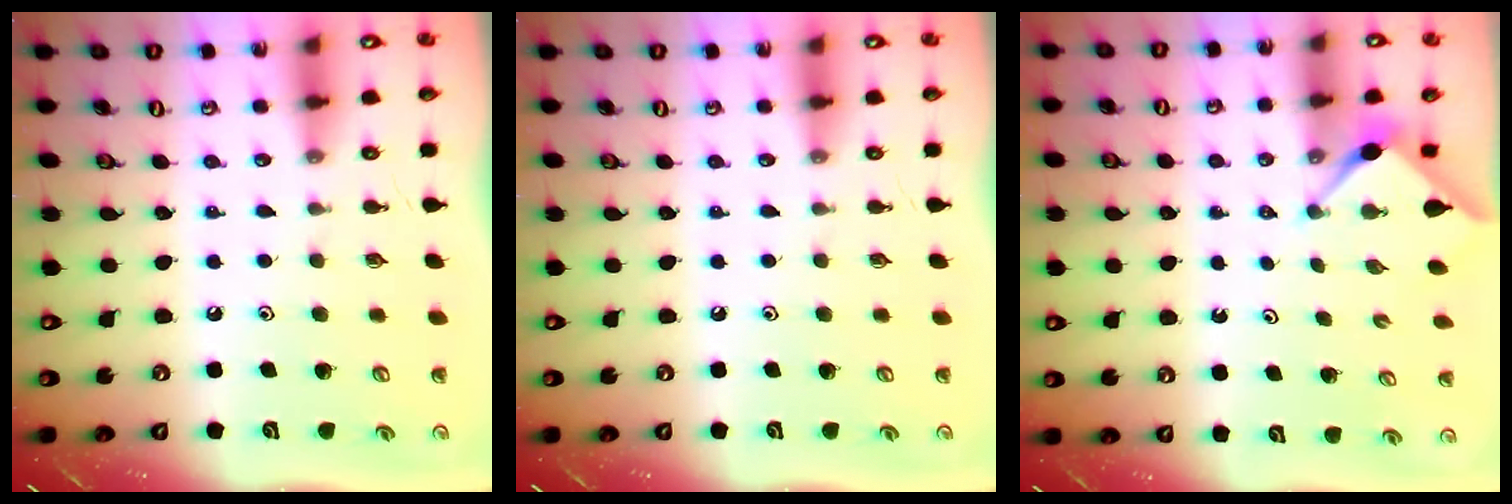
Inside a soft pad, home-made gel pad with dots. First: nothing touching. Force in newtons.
{"total": 0.0}
{"total": 2.9, "press": 2.8, "slide": 0.4}